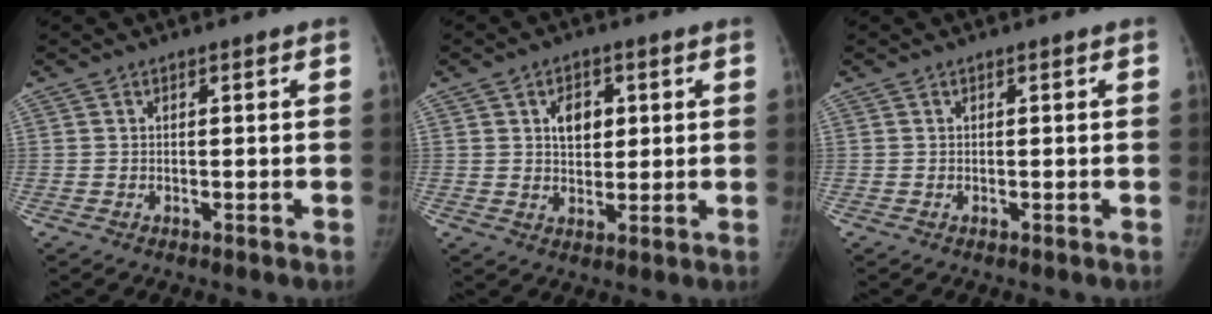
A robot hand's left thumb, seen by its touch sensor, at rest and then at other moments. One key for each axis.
{"total": 5.9, "fx": 1.8, "fy": 4.1, "fz": 3.8, "tx": -0.030, "ty": -0.007, "tz": 0.026}
{"total": 0.0}